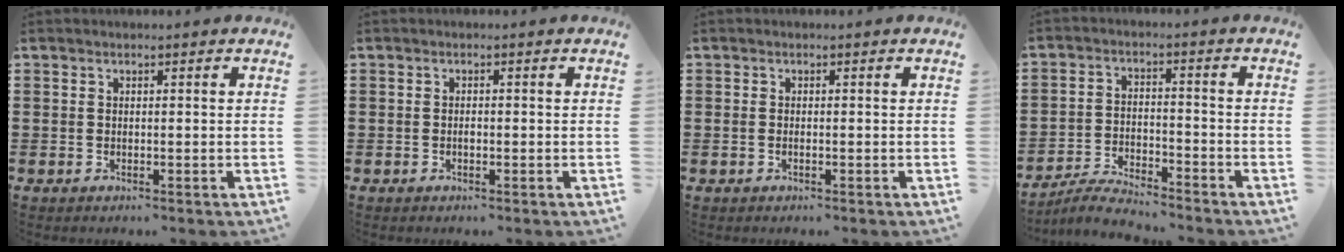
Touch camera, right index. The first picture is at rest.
{"total": 0.8, "force": [-0.2, 0.3, 0.7], "torque": [-0.016, -0.005, -0.002]}
{"total": 0.5, "force": [-0.2, 0.1, 0.5], "torque": [-0.011, -0.006, -0.003]}
{"total": 4.7, "force": [-4.6, 0.2, 1.0], "torque": [-0.025, 0.002, -0.094]}